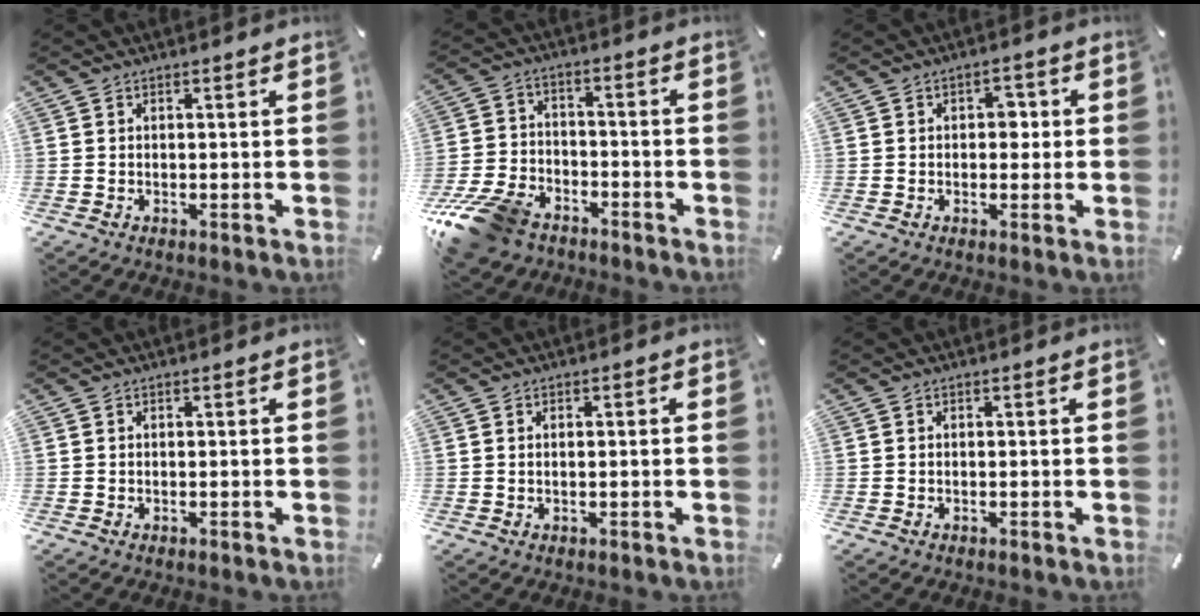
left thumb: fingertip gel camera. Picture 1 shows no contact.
{"total": 12.8, "force": [-8.9, 7.3, 5.7], "torque": [-0.110, 0.059, -0.166]}
{"total": 3.3, "force": [0.1, 2.3, 2.4], "torque": [-0.015, -0.002, -0.010]}
{"total": 0.0}
{"total": 1.1, "force": [0.0, 0.2, 1.1], "torque": [-0.021, -0.002, 0.000]}
{"total": 0.0}